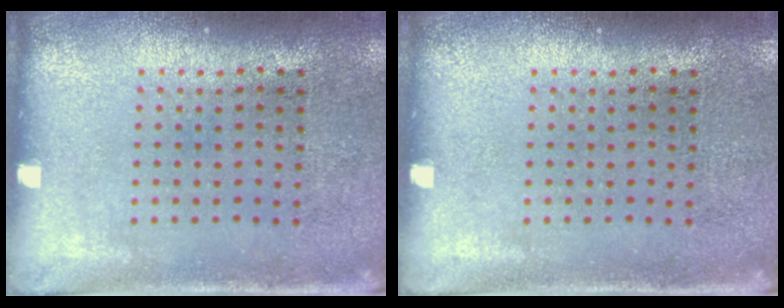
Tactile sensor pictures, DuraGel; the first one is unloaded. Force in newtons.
{"total": 0.0}